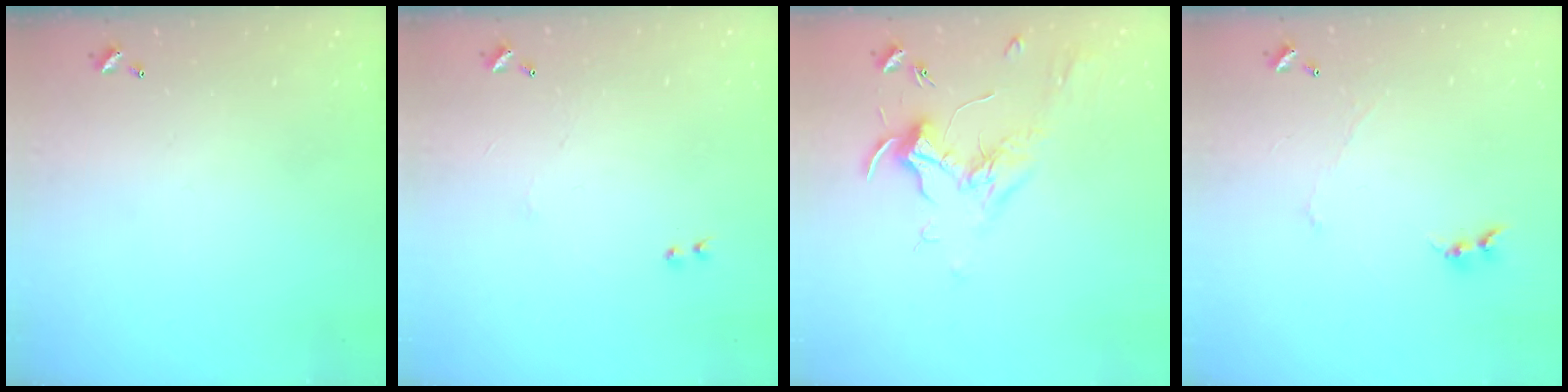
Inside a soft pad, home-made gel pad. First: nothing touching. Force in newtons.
{"total": 0.9, "press": 0.8, "slide": 0.5}
{"total": 1.8, "press": 1.6, "slide": 0.8}
{"total": 0.0}